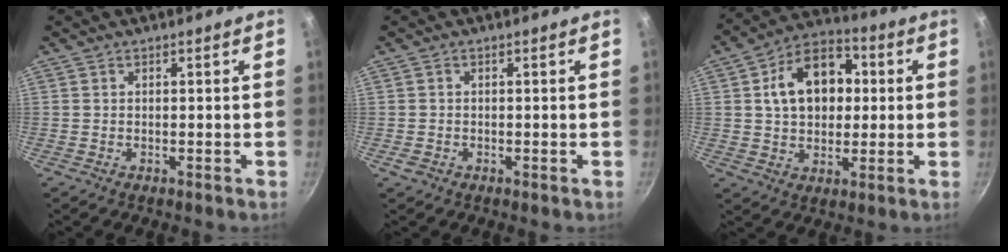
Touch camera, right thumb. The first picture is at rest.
{"total": 1.4, "force": [-0.6, 1.1, 0.7], "torque": [-0.010, 0.001, -0.010]}
{"total": 14.9, "force": [2.6, 10.7, 10.0], "torque": [-0.125, 0.020, 0.031]}